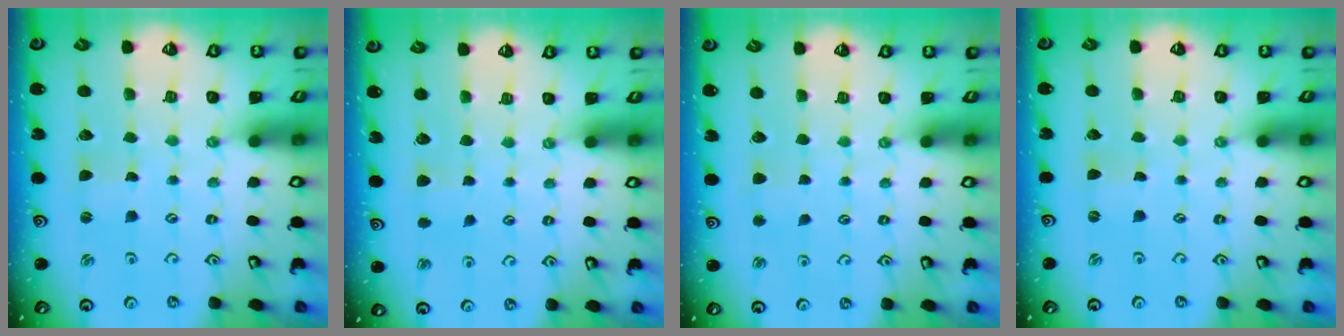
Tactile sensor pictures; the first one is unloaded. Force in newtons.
{"total": 3.6, "press": 3.6, "slide": 0.5}
{"total": 2.8, "press": 2.8, "slide": 0.5}
{"total": 0.0}